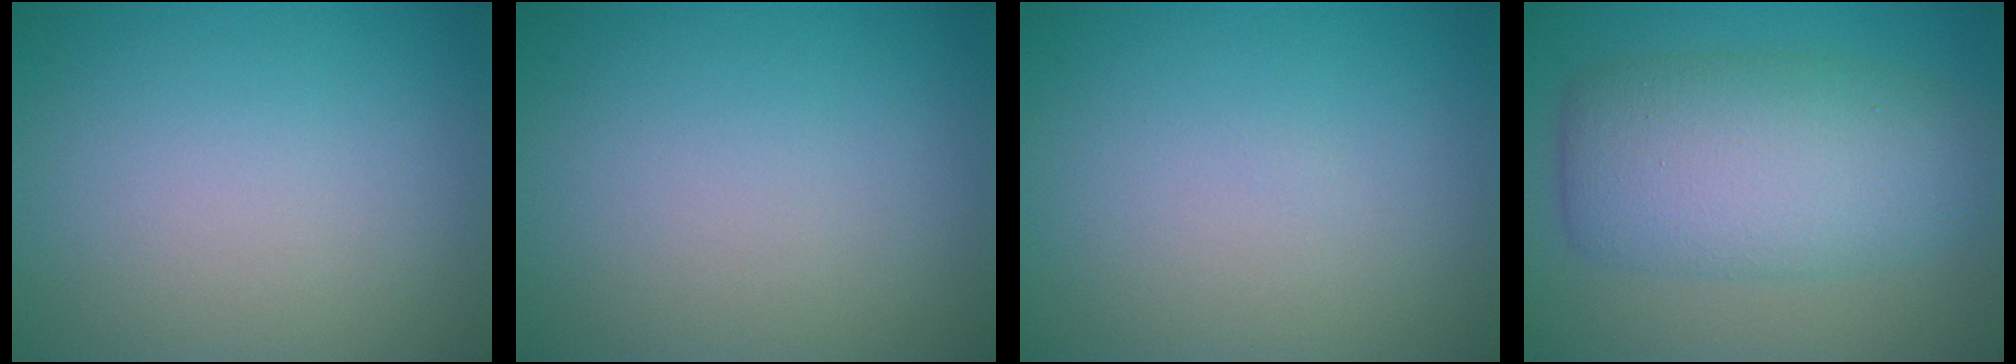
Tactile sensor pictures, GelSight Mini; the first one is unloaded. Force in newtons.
{"total": 0.0}
{"total": 0.0}
{"total": 8.3, "press": 8.3, "slide": 0.4}